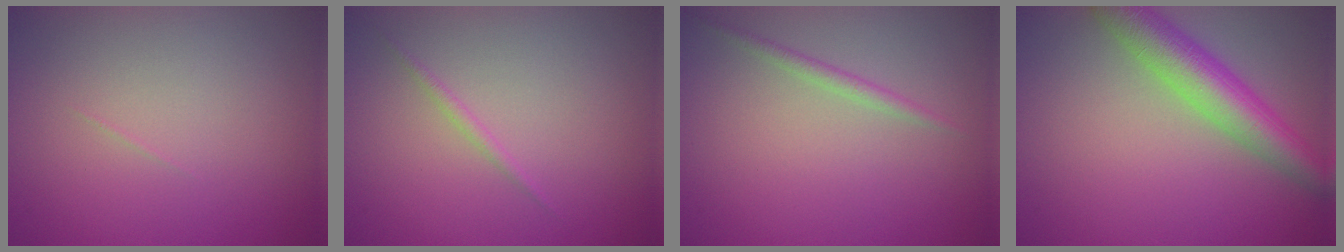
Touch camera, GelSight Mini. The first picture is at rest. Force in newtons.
{"total": 0.7, "press": 0.7, "slide": 0.1}
{"total": 1.1, "press": 1.1, "slide": 0.0}
{"total": 5.7, "press": 5.7, "slide": 0.2}